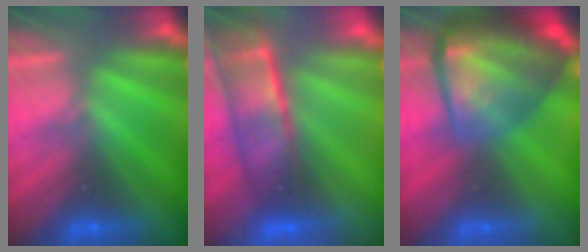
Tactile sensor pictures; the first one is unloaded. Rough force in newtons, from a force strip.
{"total": 7.2}
{"total": 5.5}